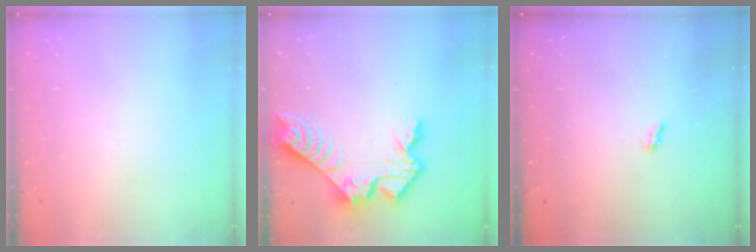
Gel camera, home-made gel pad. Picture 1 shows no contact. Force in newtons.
{"total": 11.2, "press": 11.1, "slide": 1.0}
{"total": 2.6, "press": 2.6, "slide": 0.4}